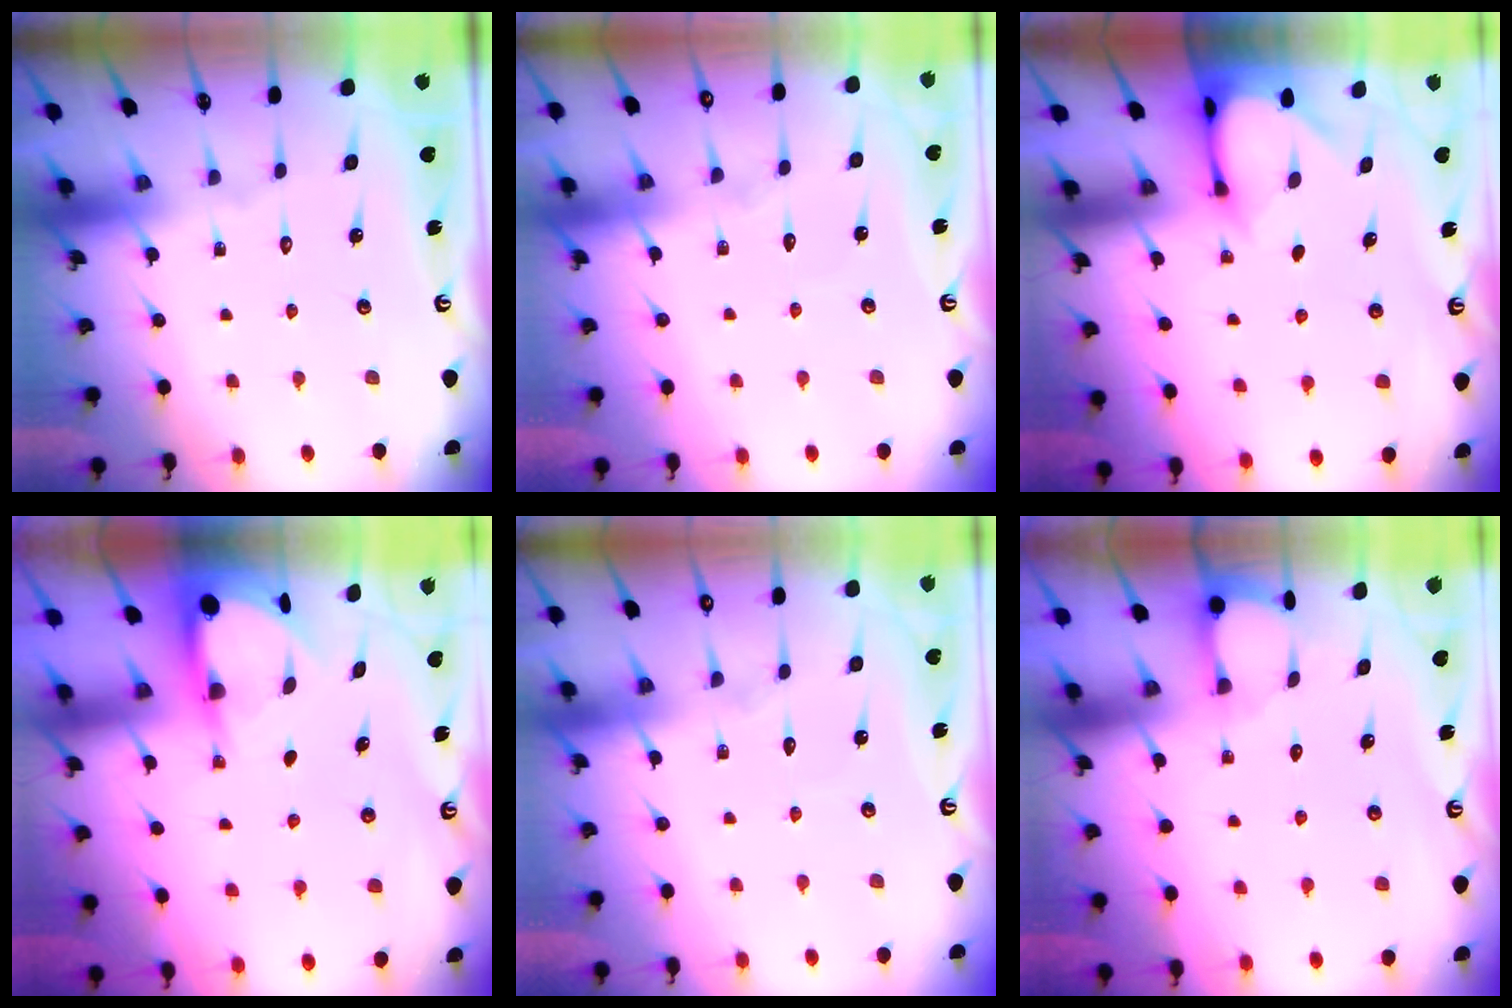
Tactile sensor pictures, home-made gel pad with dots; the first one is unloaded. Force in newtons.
{"total": 2.3, "press": 2.3, "slide": 0.3}
{"total": 2.9, "press": 2.9, "slide": 0.3}
{"total": 3.9, "press": 3.9, "slide": 0.4}
{"total": 2.3, "press": 2.3, "slide": 0.3}
{"total": 2.0, "press": 2.0, "slide": 0.2}